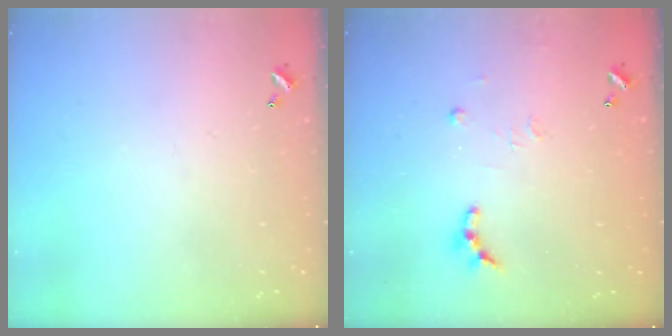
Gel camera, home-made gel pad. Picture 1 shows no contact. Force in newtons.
{"total": 7.8, "press": 7.8, "slide": 0.4}